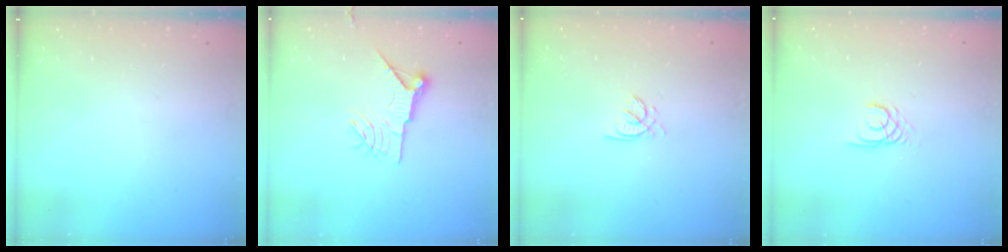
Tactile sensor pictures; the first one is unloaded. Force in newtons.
{"total": 9.9, "press": 9.9, "slide": 1.0}
{"total": 1.4, "press": 1.4, "slide": 0.2}
{"total": 2.2, "press": 2.2, "slide": 0.1}